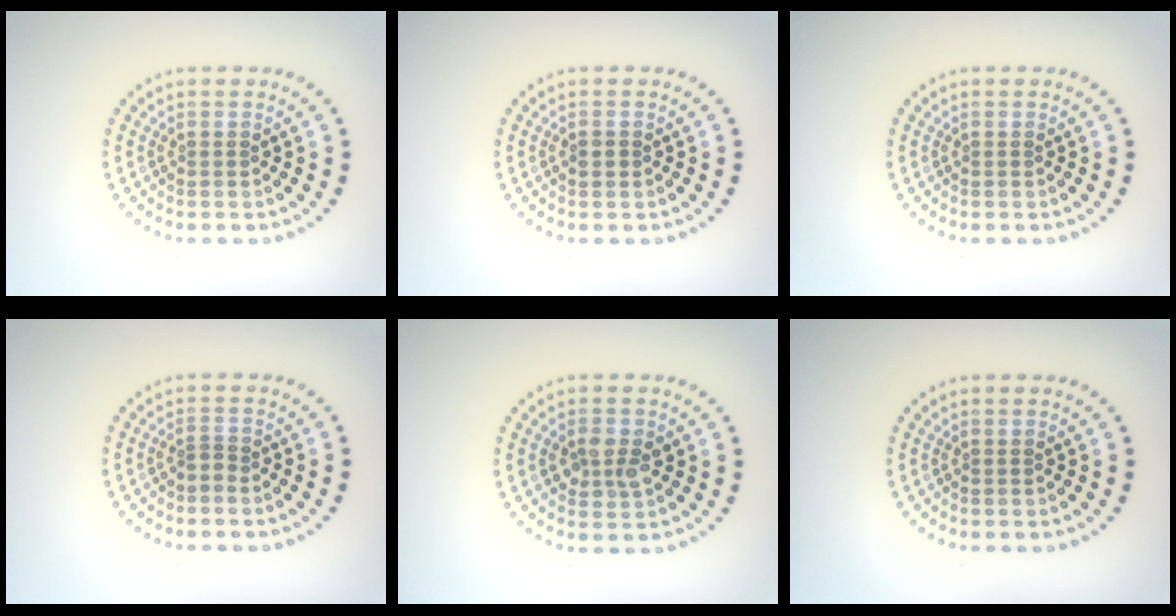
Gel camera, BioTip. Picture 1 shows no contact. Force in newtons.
{"total": 1.1, "press": 1.0, "slide": 0.3}
{"total": 0.0}
{"total": 0.8, "press": 0.5, "slide": 0.6}
{"total": 2.4, "press": 2.4, "slide": 0.1}
{"total": 0.0}